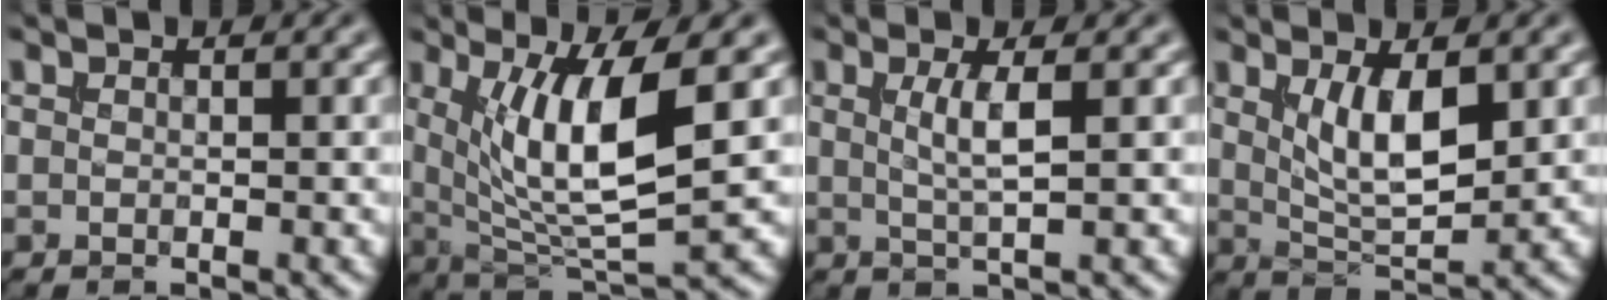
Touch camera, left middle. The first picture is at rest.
{"total": 8.6, "force": [2.2, 2.4, 7.9], "torque": [-0.142, -0.016, 0.046]}
{"total": 2.7, "force": [0.6, 0.6, 2.6], "torque": [-0.047, -0.002, 0.010]}
{"total": 4.9, "force": [1.5, 1.7, 4.3], "torque": [-0.086, -0.012, 0.033]}